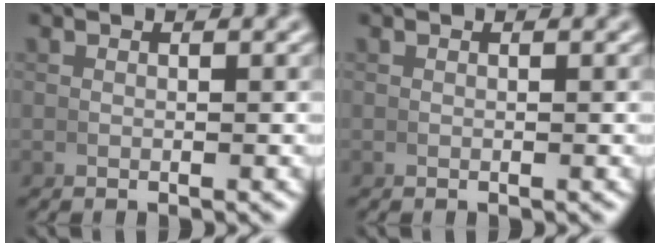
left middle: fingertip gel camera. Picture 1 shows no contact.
{"total": 0.0}